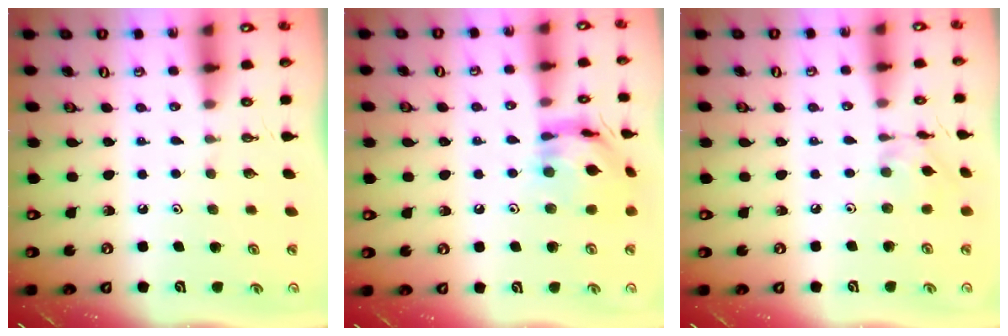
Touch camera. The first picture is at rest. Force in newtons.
{"total": 13.7, "press": 13.6, "slide": 1.3}
{"total": 3.6, "press": 3.6, "slide": 0.4}